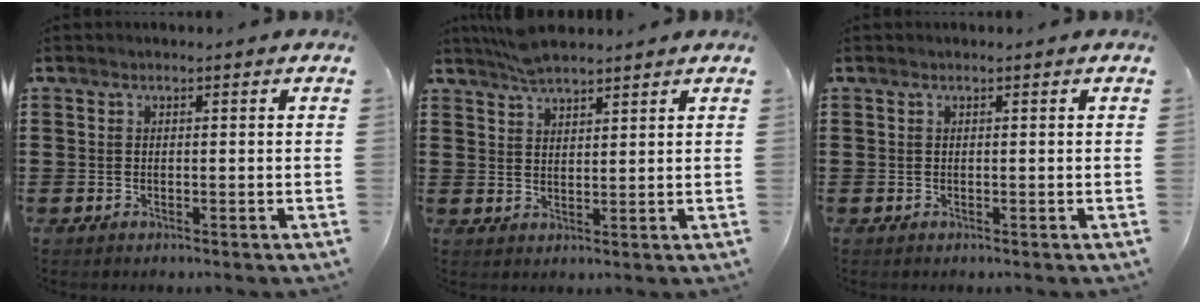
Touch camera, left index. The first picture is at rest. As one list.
[{"total": 3.7, "force": [3.5, 0.7, 1.0], "torque": [-0.028, -0.005, 0.067]}, {"total": 0.0}]